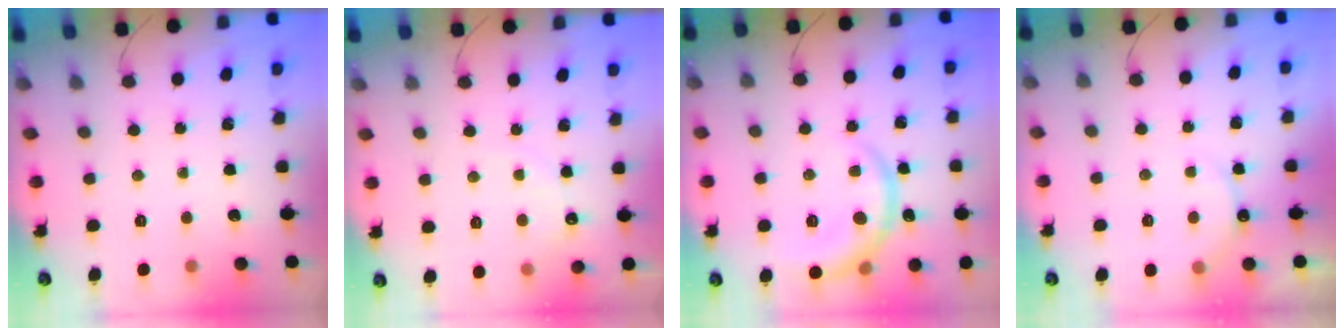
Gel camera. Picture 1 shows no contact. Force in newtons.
{"total": 6.1, "press": 6.0, "slide": 1.3}
{"total": 8.6, "press": 8.6, "slide": 0.5}
{"total": 8.1, "press": 8.0, "slide": 1.0}